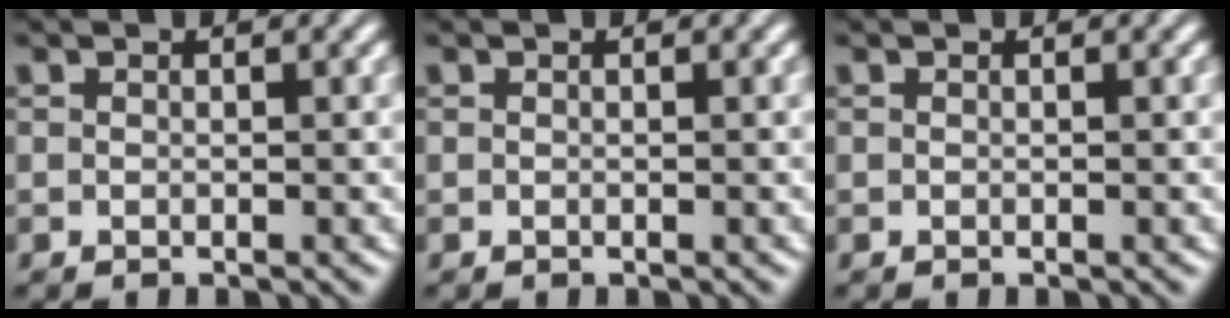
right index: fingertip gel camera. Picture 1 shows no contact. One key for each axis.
{"total": 0.0}
{"total": 0.0}